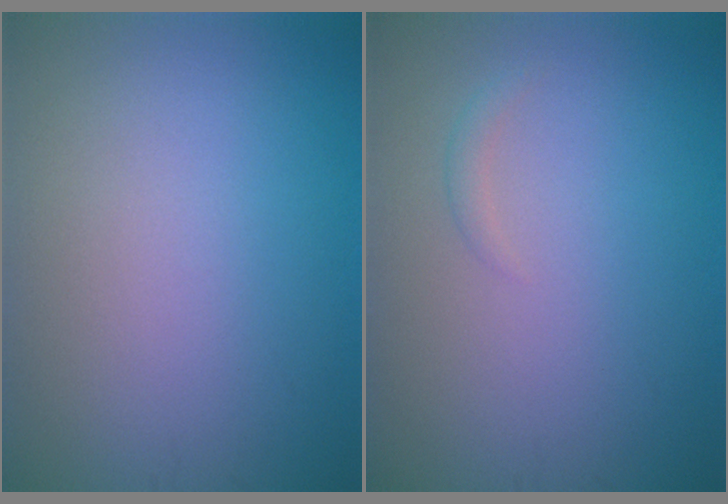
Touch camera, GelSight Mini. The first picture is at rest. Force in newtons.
{"total": 0.7, "press": 0.7, "slide": 0.1}